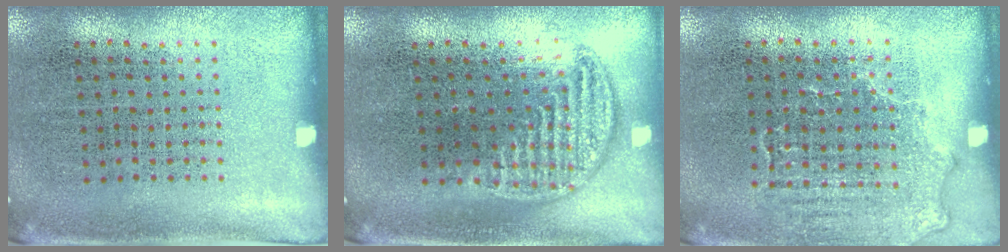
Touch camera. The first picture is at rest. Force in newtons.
{"total": 0.8, "press": 0.8, "slide": 0.1}
{"total": 1.4, "press": 1.2, "slide": 0.6}